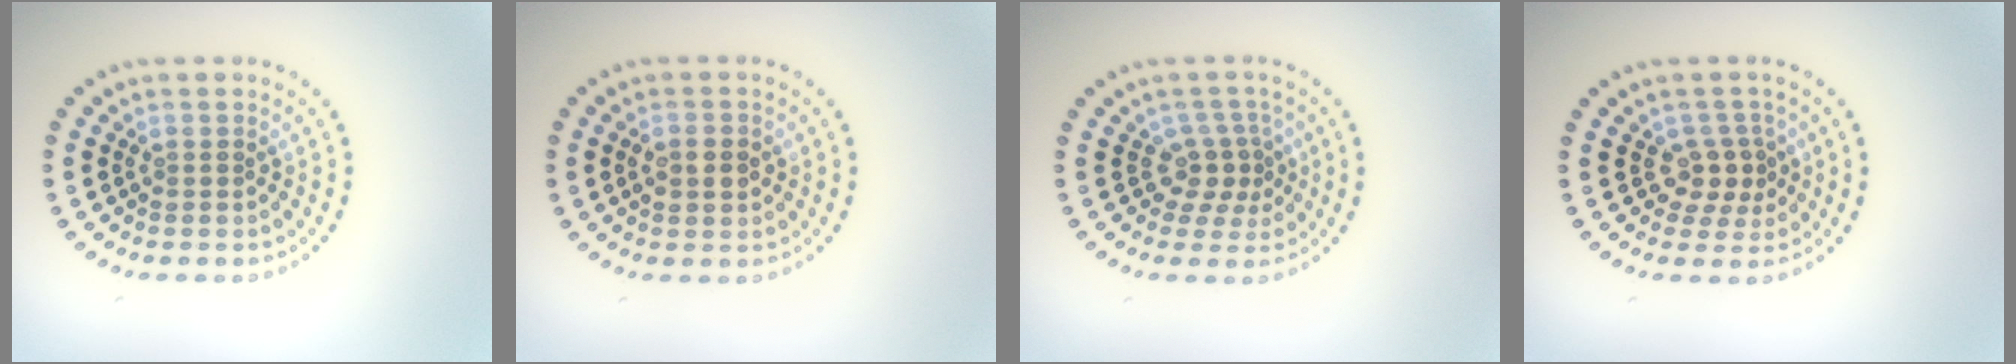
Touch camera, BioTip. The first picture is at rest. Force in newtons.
{"total": 2.0, "press": 2.0, "slide": 0.1}
{"total": 2.6, "press": 1.8, "slide": 1.9}
{"total": 2.3, "press": 1.9, "slide": 1.3}